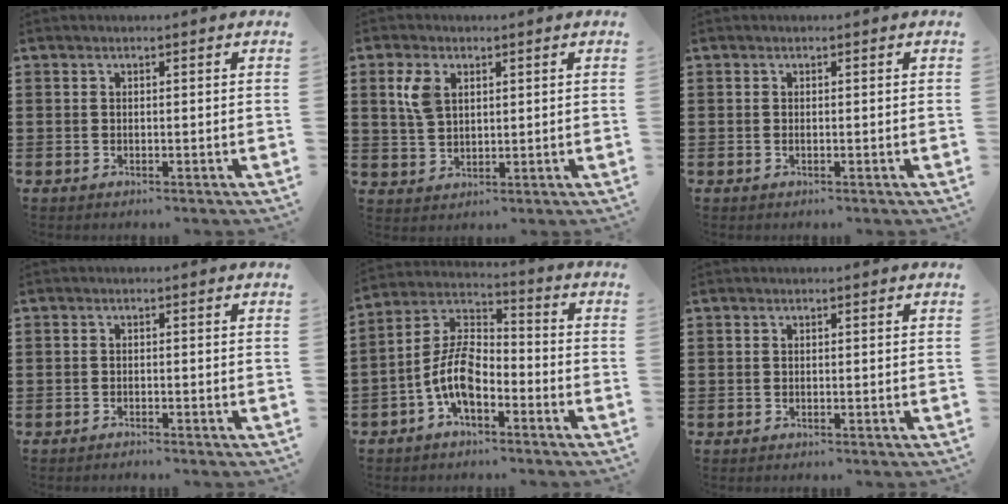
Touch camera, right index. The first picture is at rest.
{"total": 4.6, "force": [1.8, 2.8, 3.2], "torque": [-0.081, 0.008, 0.029]}
{"total": 0.0}
{"total": 1.1, "force": [-1.1, -0.2, 0.1], "torque": [-0.004, -0.002, -0.021]}
{"total": 8.8, "force": [-3.8, 4.3, 6.7], "torque": [-0.164, -0.001, -0.078]}
{"total": 0.0}